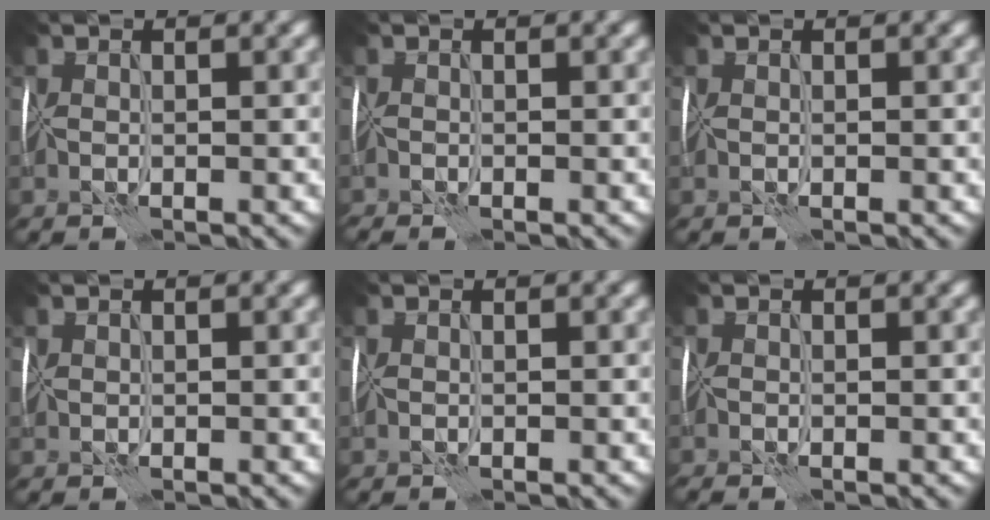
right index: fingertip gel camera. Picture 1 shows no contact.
{"total": 1.0, "force": [-1.0, 0.0, 0.1], "torque": [-0.004, -0.004, -0.018]}
{"total": 0.0}
{"total": 0.6, "force": [0.6, 0.2, 0.0], "torque": [0.000, 0.004, 0.009]}
{"total": 0.0}
{"total": 0.8, "force": [-0.7, 0.1, 0.3], "torque": [-0.005, -0.004, -0.011]}